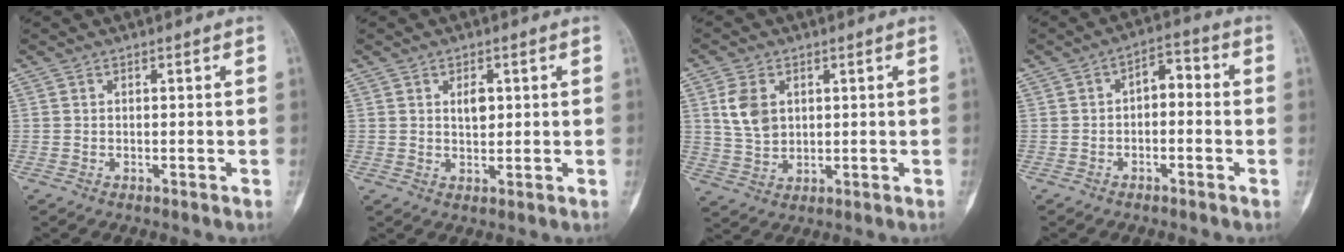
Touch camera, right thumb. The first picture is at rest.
{"total": 3.1, "force": [0.9, 1.8, 2.3], "torque": [-0.028, -0.005, 0.015]}
{"total": 7.0, "force": [2.0, 4.8, 4.6], "torque": [-0.075, -0.006, 0.046]}
{"total": 5.2, "force": [-0.6, 3.1, 4.1], "torque": [-0.044, 0.029, -0.023]}